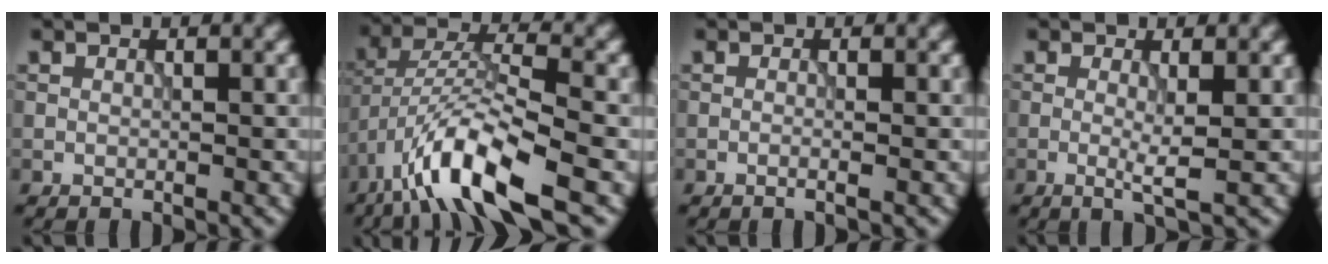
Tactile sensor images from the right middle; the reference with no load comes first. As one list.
[{"total": 9.4, "force": [-5.1, 2.5, 7.5], "torque": [-0.130, 0.009, -0.101]}, {"total": 0.8, "force": [-0.2, 0.2, 0.7], "torque": [-0.012, -0.006, -0.010]}, {"total": 2.0, "force": [-0.1, 0.1, 2.0], "torque": [-0.041, -0.007, -0.004]}]